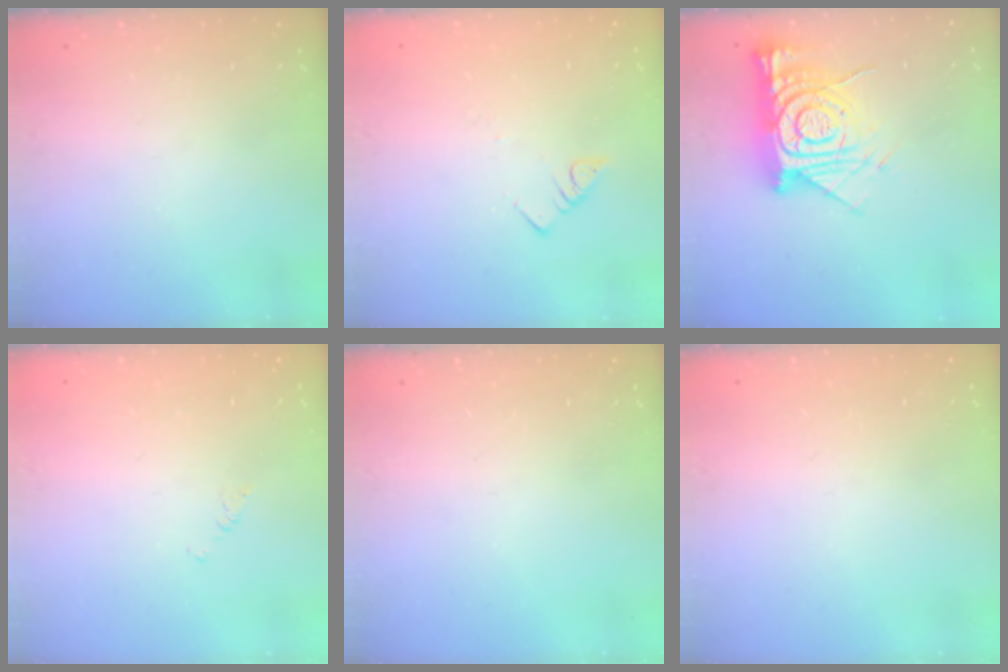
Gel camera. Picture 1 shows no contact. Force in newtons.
{"total": 3.0, "press": 3.0, "slide": 0.1}
{"total": 16.1, "press": 16.0, "slide": 1.6}
{"total": 1.2, "press": 1.2, "slide": 0.2}
{"total": 0.0}
{"total": 0.7, "press": 0.6, "slide": 0.1}